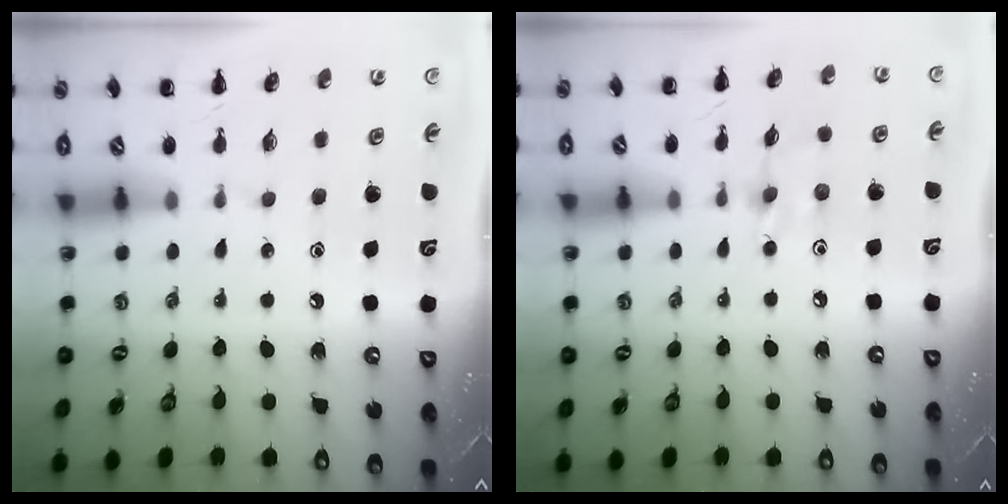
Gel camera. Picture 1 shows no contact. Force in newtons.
{"total": 4.7, "press": 4.6, "slide": 1.2}